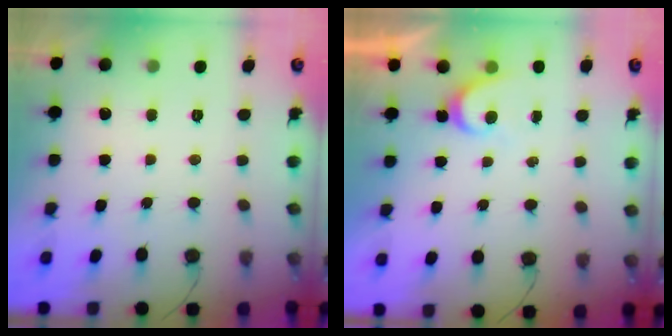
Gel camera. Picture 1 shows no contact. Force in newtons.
{"total": 3.7, "press": 3.7, "slide": 0.4}